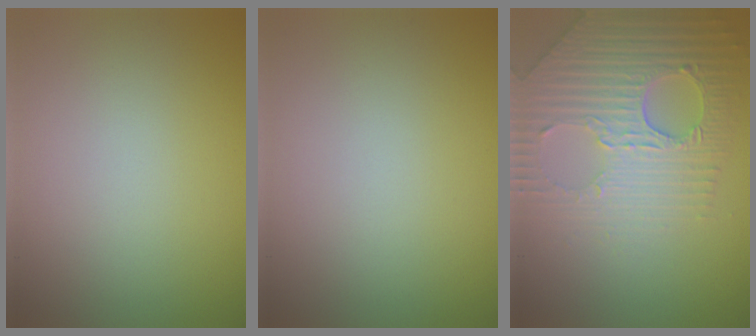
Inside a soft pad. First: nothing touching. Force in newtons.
{"total": 0.0}
{"total": 5.8, "press": 5.1, "slide": 2.9}